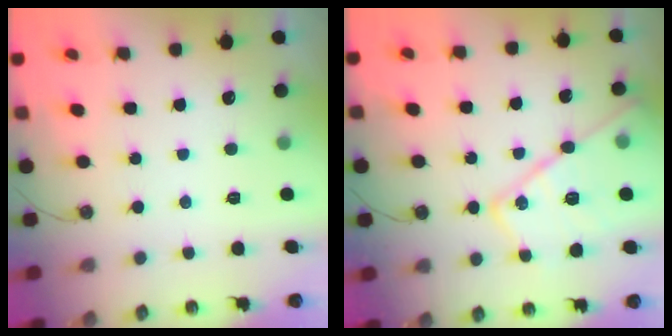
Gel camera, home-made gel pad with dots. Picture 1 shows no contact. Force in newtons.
{"total": 19.4, "press": 19.3, "slide": 1.5}